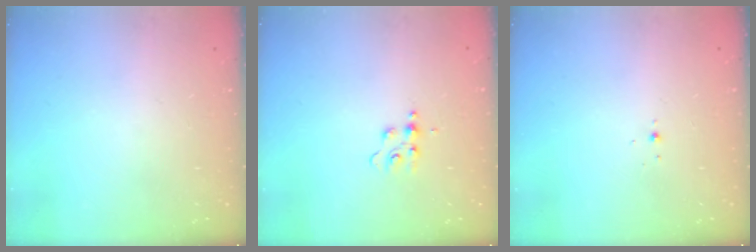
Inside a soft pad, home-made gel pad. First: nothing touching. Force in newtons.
{"total": 5.7, "press": 5.7, "slide": 0.1}
{"total": 3.0, "press": 2.9, "slide": 0.8}